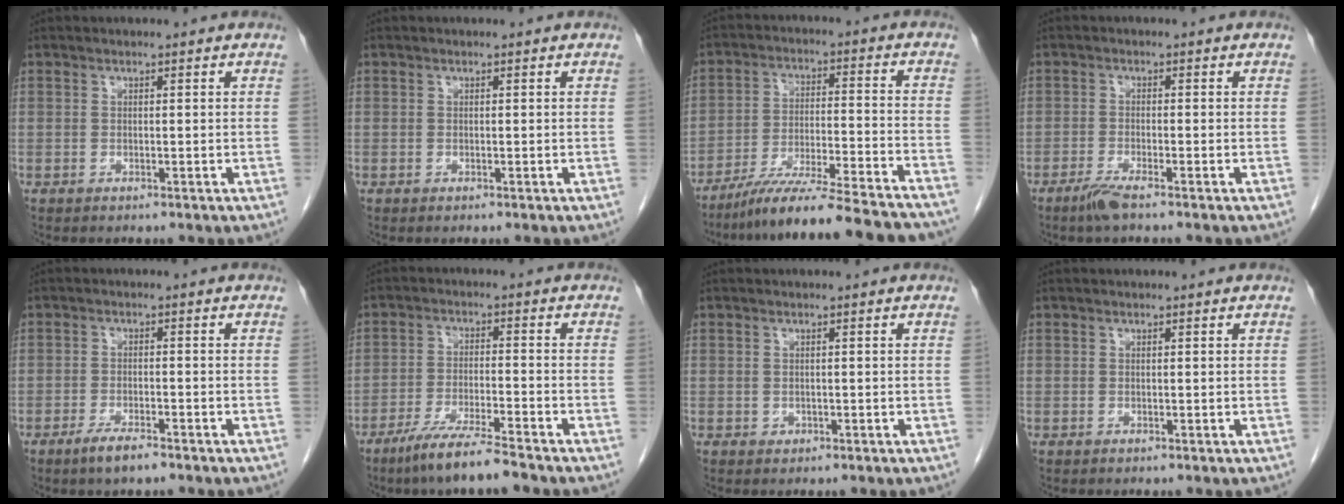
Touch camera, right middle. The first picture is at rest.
{"total": 0.0}
{"total": 18.6, "force": [-16.3, -0.1, 8.9], "torque": [-0.128, -0.022, -0.255]}
{"total": 2.8, "force": [-2.1, -0.1, 1.9], "torque": [-0.044, -0.006, -0.045]}
{"total": 3.7, "force": [-2.7, 0.6, 2.4], "torque": [-0.049, -0.003, -0.047]}
{"total": 7.9, "force": [-6.1, 0.0, 5.1], "torque": [-0.094, -0.023, -0.112]}
{"total": 0.6, "force": [-0.1, 0.6, 0.2], "torque": [-0.002, 0.003, 0.001]}
{"total": 0.0}